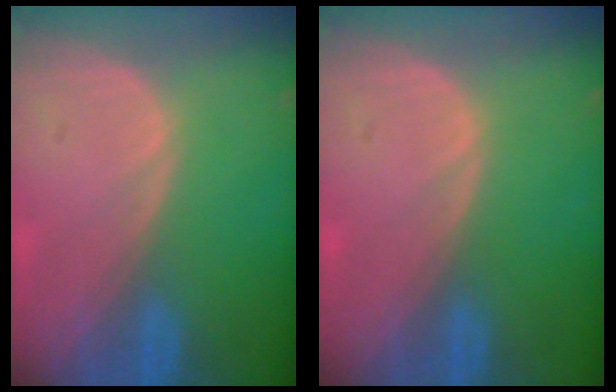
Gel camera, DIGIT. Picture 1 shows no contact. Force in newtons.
{"total": 0.0}